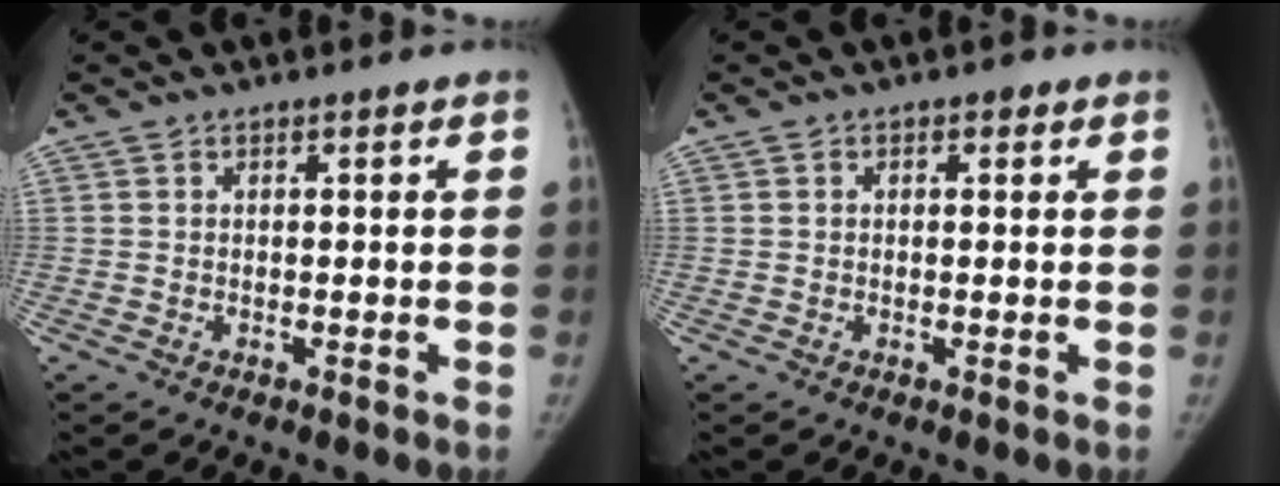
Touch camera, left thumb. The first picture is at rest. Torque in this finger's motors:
{"motor_torque": [0.12, 0.13, -0.34, 0.01, 0.06]}